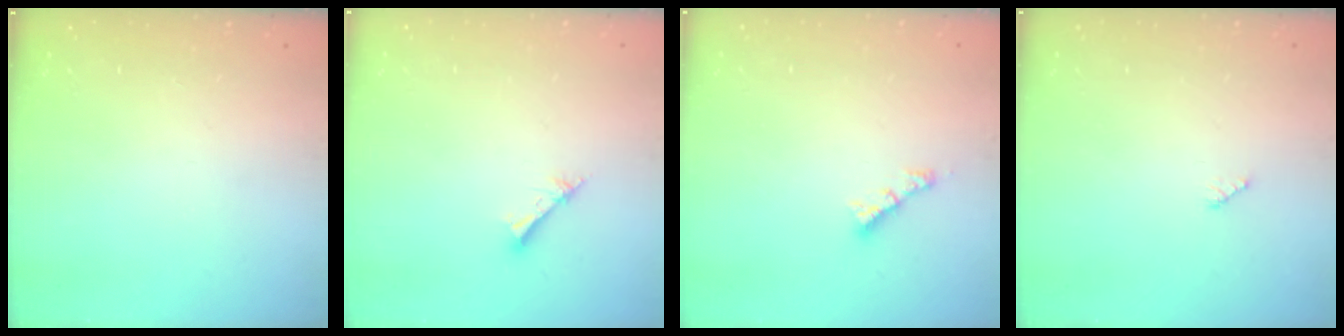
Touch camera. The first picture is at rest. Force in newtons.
{"total": 1.2, "press": 1.2, "slide": 0.1}
{"total": 2.4, "press": 2.4, "slide": 0.3}
{"total": 2.9, "press": 2.9, "slide": 0.4}